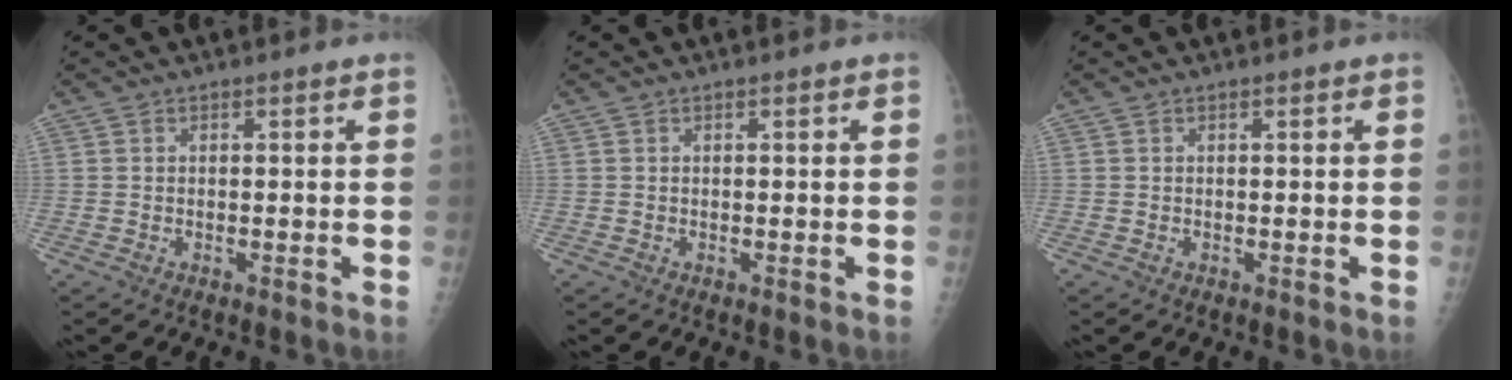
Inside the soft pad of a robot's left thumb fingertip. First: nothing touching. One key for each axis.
{"total": 0.0}
{"total": 0.0}